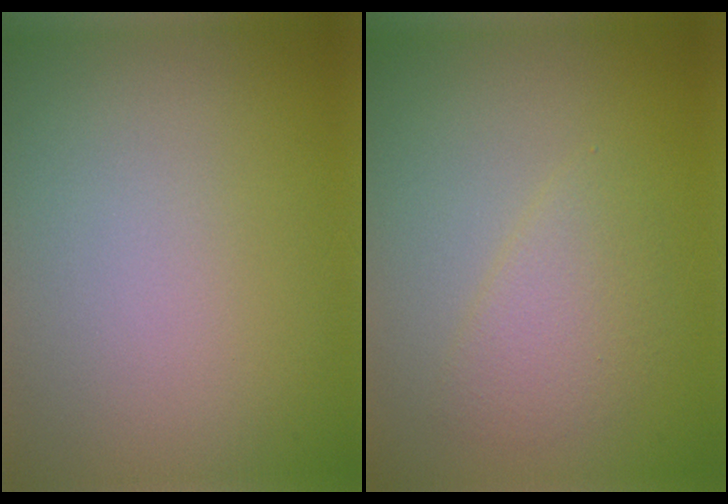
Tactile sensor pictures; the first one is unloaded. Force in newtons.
{"total": 2.3, "press": 2.3, "slide": 0.1}